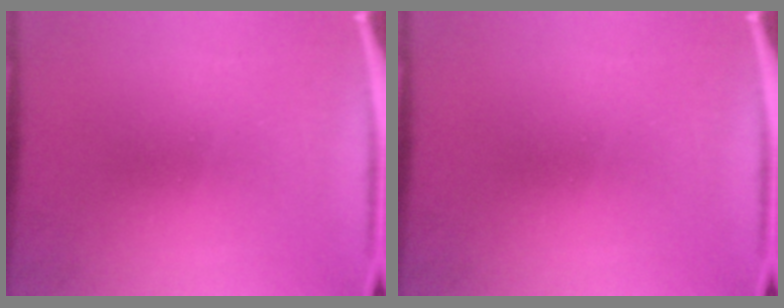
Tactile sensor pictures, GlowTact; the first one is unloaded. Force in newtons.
{"total": 0.0}